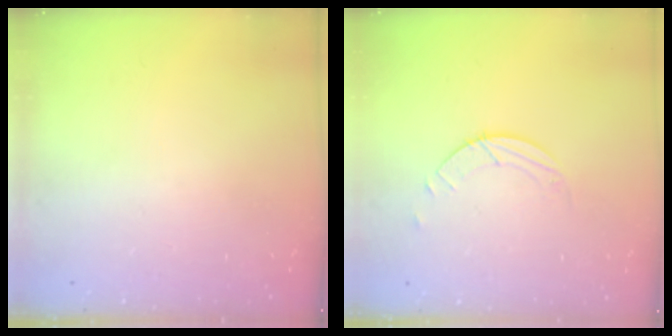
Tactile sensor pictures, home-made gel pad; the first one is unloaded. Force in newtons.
{"total": 1.7, "press": 1.7, "slide": 0.2}